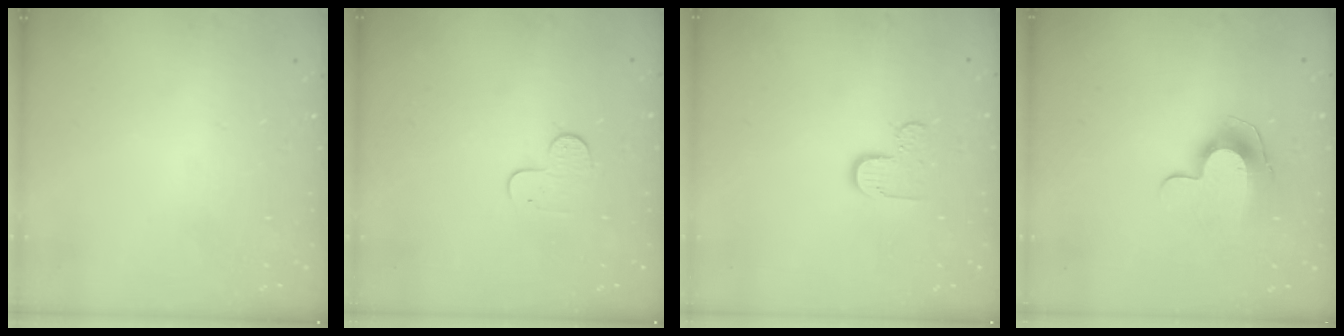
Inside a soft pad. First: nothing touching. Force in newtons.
{"total": 5.0, "press": 5.0, "slide": 0.5}
{"total": 5.7, "press": 5.7, "slide": 0.3}
{"total": 9.8, "press": 9.8, "slide": 0.5}